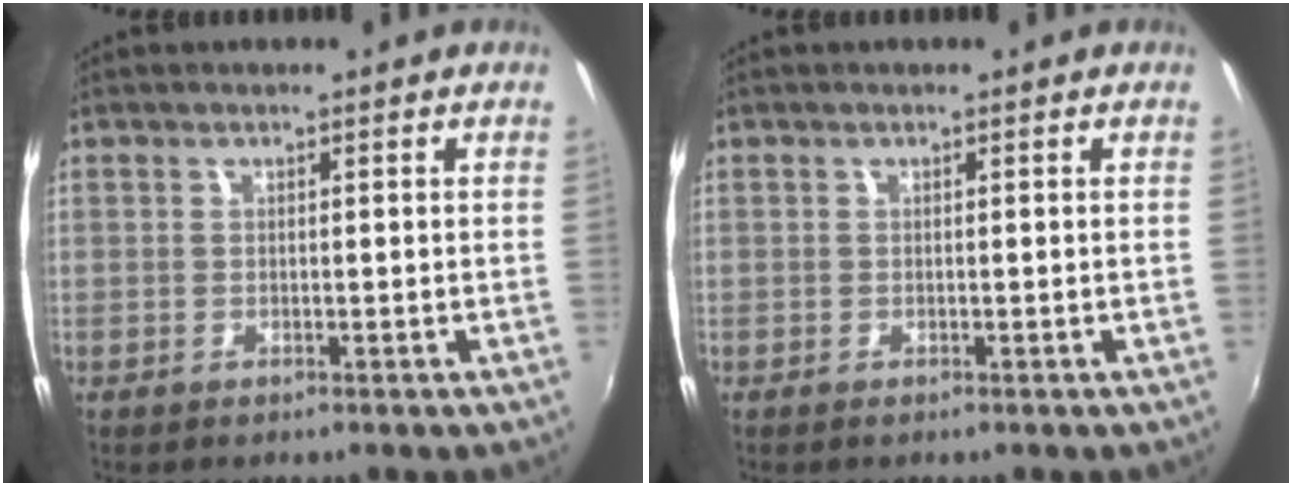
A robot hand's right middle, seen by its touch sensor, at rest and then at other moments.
{"total": 0.0}